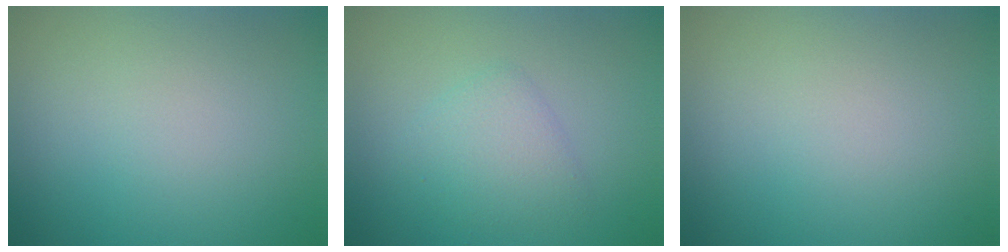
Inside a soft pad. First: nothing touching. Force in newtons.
{"total": 2.4, "press": 2.4, "slide": 0.1}
{"total": 0.0}